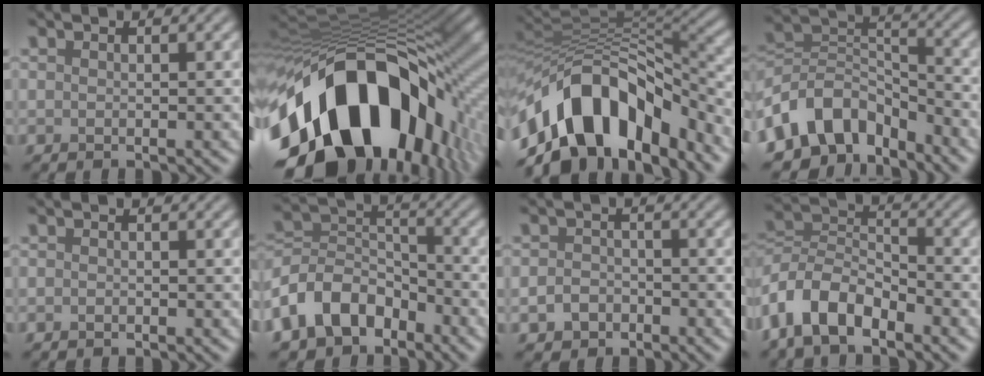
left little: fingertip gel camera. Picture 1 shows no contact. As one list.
[{"total": 18.7, "force": [-7.6, 10.9, 13.2], "torque": [-0.224, -0.021, -0.111]}, {"total": 12.7, "force": [-6.9, 6.7, 8.4], "torque": [-0.131, 0.019, -0.122]}, {"total": 9.1, "force": [-5.4, 5.9, 4.4], "torque": [-0.066, 0.007, -0.114]}, {"total": 0.0}, {"total": 7.6, "force": [-4.5, 5.0, 3.5], "torque": [-0.062, 0.005, -0.106]}, {"total": 2.1, "force": [-1.1, 1.6, 0.7], "torque": [-0.007, 0.003, -0.025]}, {"total": 6.8, "force": [-4.1, 3.5, 4.1], "torque": [-0.076, 0.005, -0.090]}]